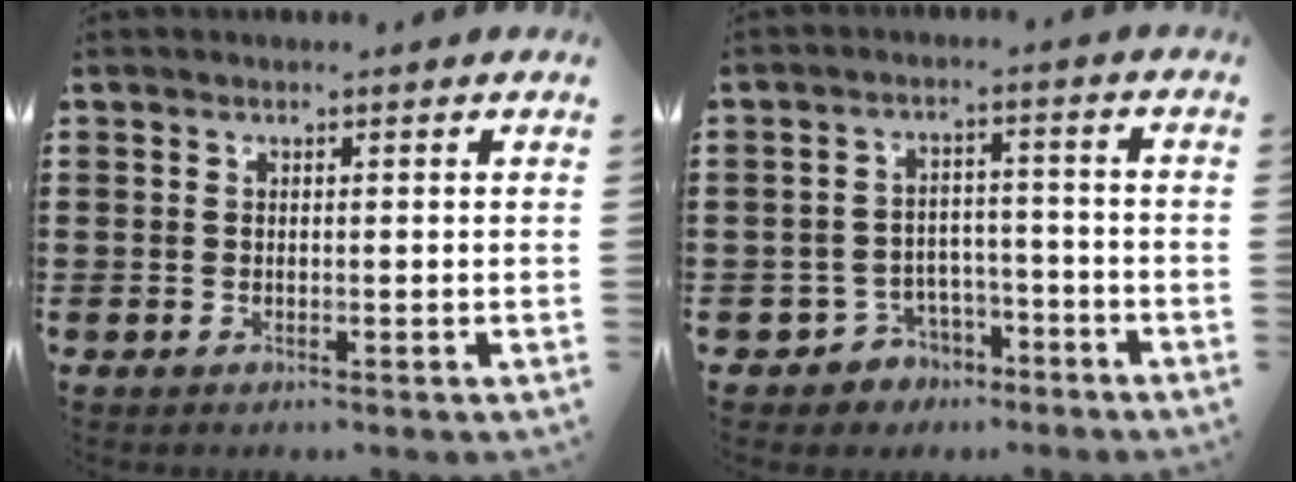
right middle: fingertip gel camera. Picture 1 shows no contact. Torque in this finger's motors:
{"motor_torque": [0.99, -0.24, 0.04, -0.02]}